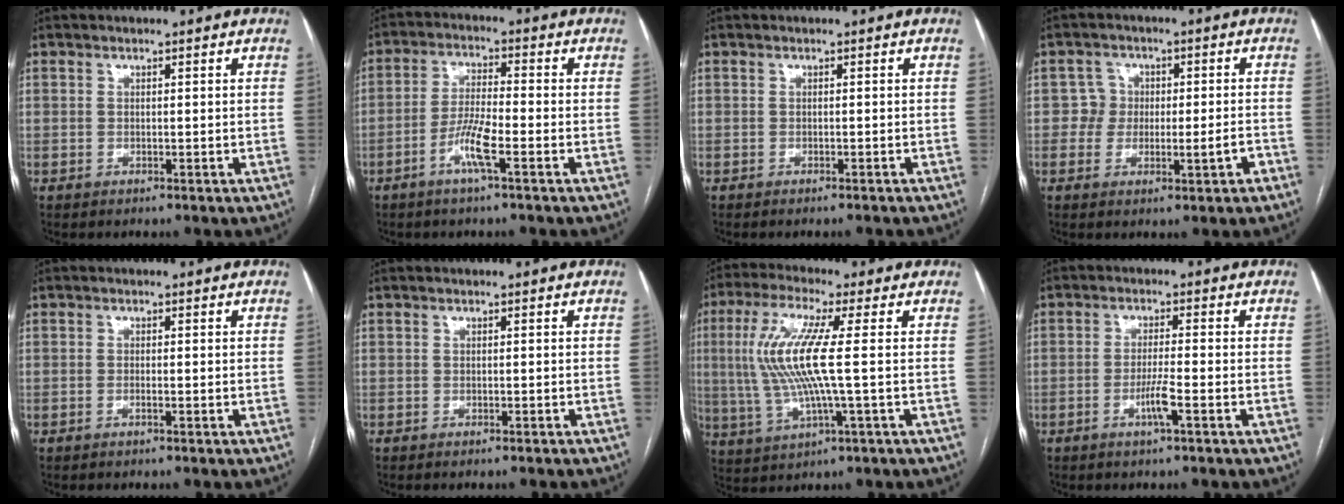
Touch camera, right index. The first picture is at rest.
{"total": 6.1, "force": [-2.9, 0.3, 5.3], "torque": [-0.108, -0.002, -0.058]}
{"total": 2.0, "force": [-1.9, 0.2, 0.6], "torque": [-0.005, -0.002, -0.025]}
{"total": 3.7, "force": [-1.0, 3.0, 1.9], "torque": [-0.011, 0.014, -0.015]}
{"total": 0.6, "force": [-0.3, 0.0, 0.5], "torque": [-0.010, 0.000, -0.005]}
{"total": 1.4, "force": [-1.3, 0.1, 0.4], "torque": [-0.002, -0.002, -0.018]}
{"total": 11.5, "force": [0.8, 0.5, 11.4], "torque": [-0.258, 0.007, 0.014]}
{"total": 3.6, "force": [-1.6, -0.3, 3.2], "torque": [-0.063, -0.005, -0.033]}